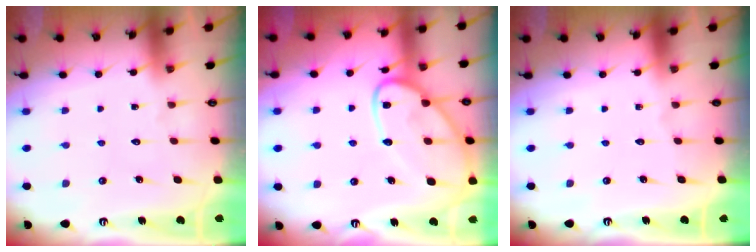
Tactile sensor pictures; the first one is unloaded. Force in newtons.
{"total": 14.6, "press": 14.6, "slide": 1.1}
{"total": 0.0}